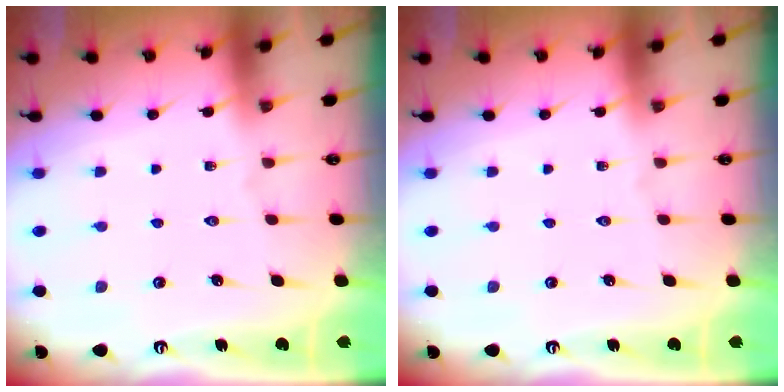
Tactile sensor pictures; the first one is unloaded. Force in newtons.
{"total": 0.0}